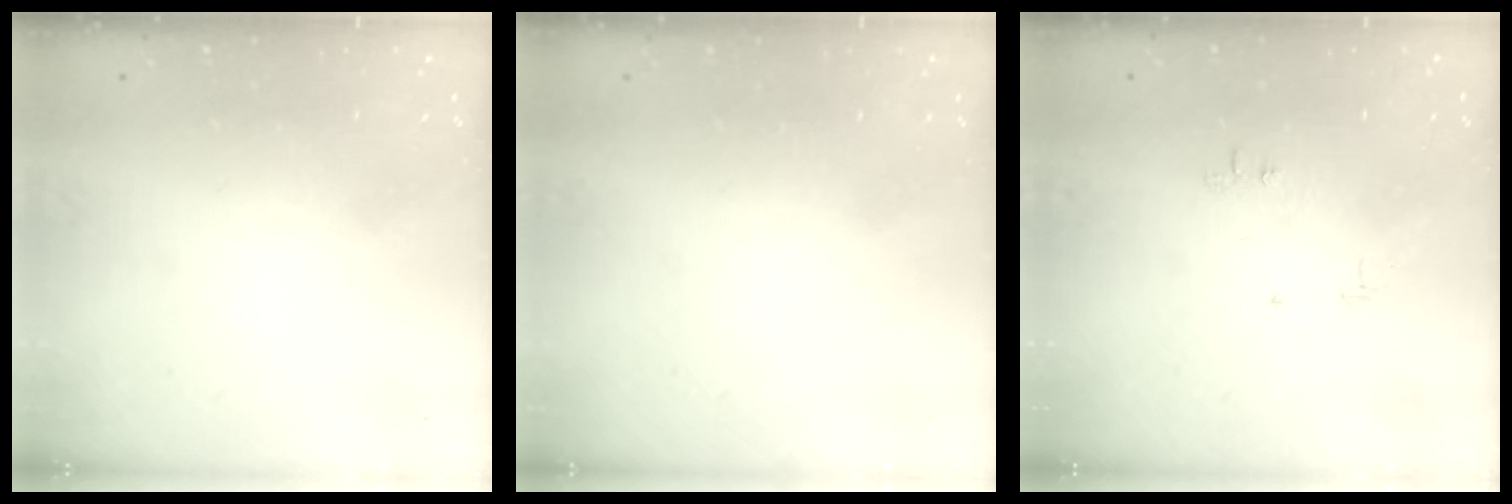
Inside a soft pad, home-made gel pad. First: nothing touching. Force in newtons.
{"total": 1.5, "press": 1.5, "slide": 0.1}
{"total": 4.7, "press": 4.7, "slide": 0.7}